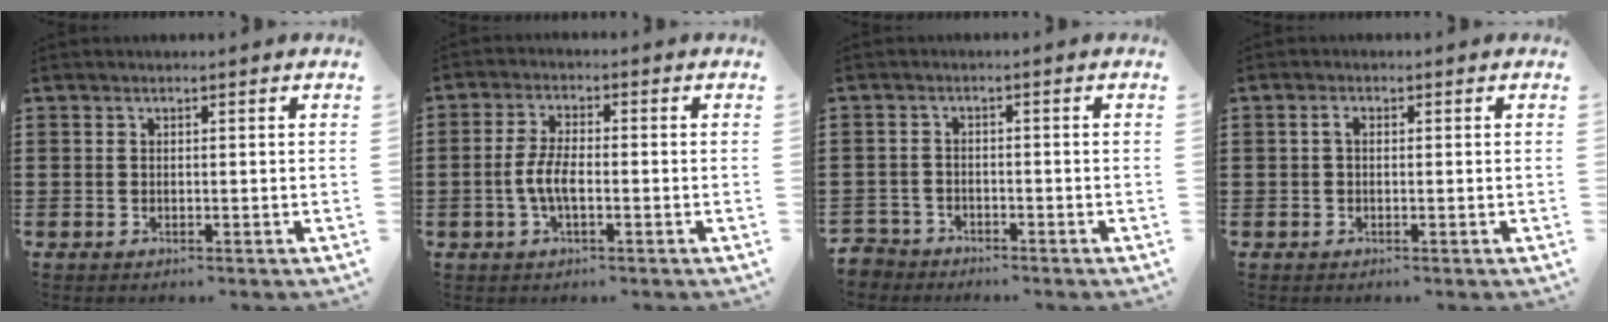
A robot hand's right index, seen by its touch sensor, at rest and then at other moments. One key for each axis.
{"total": 4.5, "fx": -1.1, "fy": 1.5, "fz": 4.1, "tx": -0.099, "ty": -0.003, "tz": -0.029}
{"total": 2.6, "fx": -2.4, "fy": 0.8, "fz": -0.3, "tx": -0.002, "ty": 0.001, "tz": -0.055}
{"total": 1.1, "fx": 0.0, "fy": 0.5, "fz": 1.0, "tx": -0.028, "ty": 0.000, "tz": -0.004}